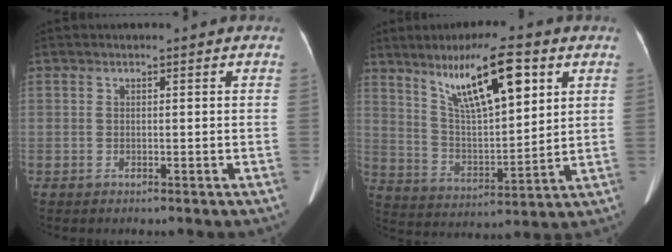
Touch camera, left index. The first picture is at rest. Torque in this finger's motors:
{"motor_torque": [1.09, -1.05, 0.70, 0.12]}